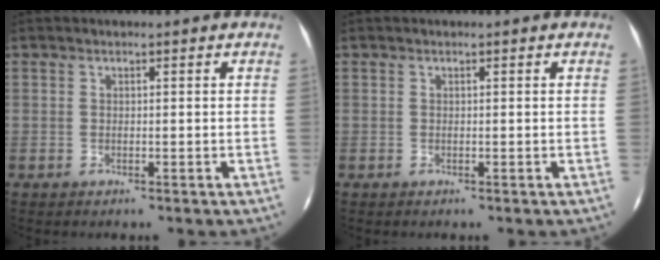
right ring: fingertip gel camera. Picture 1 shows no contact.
{"total": 0.0}